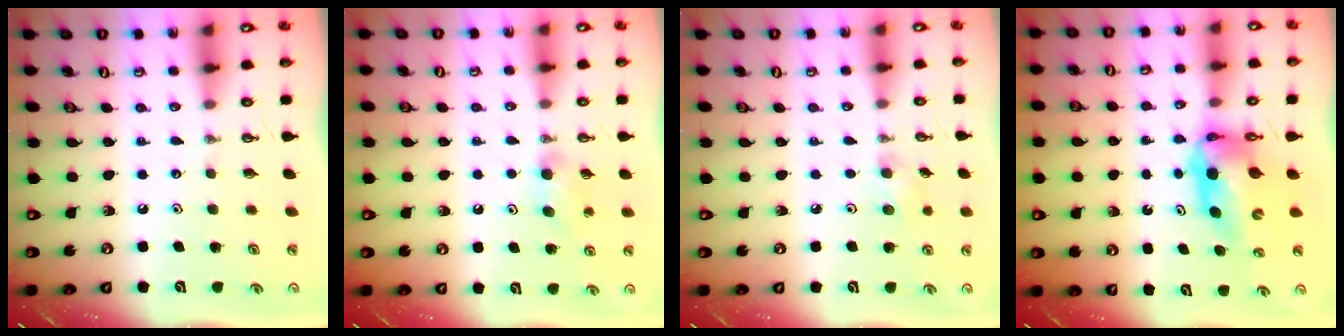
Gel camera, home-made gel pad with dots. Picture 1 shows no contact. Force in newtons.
{"total": 5.1, "press": 4.7, "slide": 1.9}
{"total": 6.0, "press": 4.7, "slide": 3.7}
{"total": 7.5, "press": 7.5, "slide": 0.8}